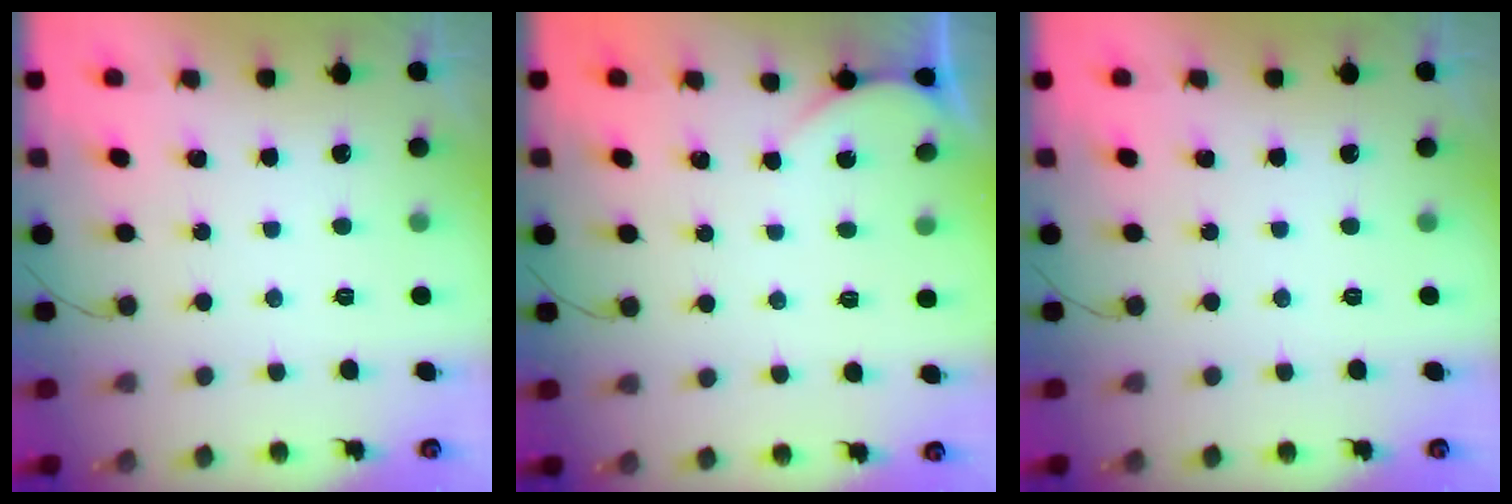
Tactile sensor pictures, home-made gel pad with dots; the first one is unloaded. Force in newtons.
{"total": 2.4, "press": 2.4, "slide": 0.3}
{"total": 0.0}